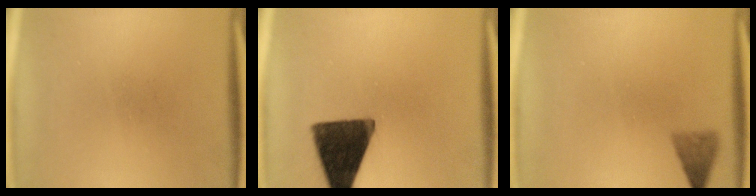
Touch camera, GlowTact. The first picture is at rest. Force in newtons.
{"total": 14.5}
{"total": 2.5}